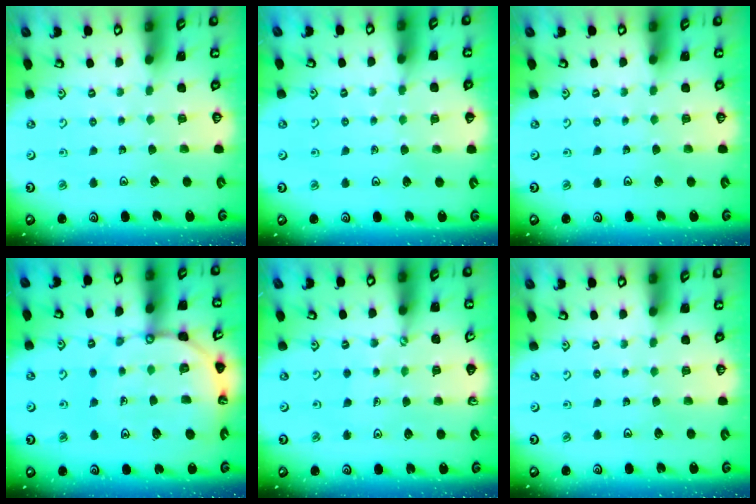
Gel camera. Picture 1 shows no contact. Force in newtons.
{"total": 2.7, "press": 2.7, "slide": 0.4}
{"total": 0.0}
{"total": 13.1, "press": 13.0, "slide": 1.5}
{"total": 0.5, "press": 0.5, "slide": 0.1}
{"total": 0.0}